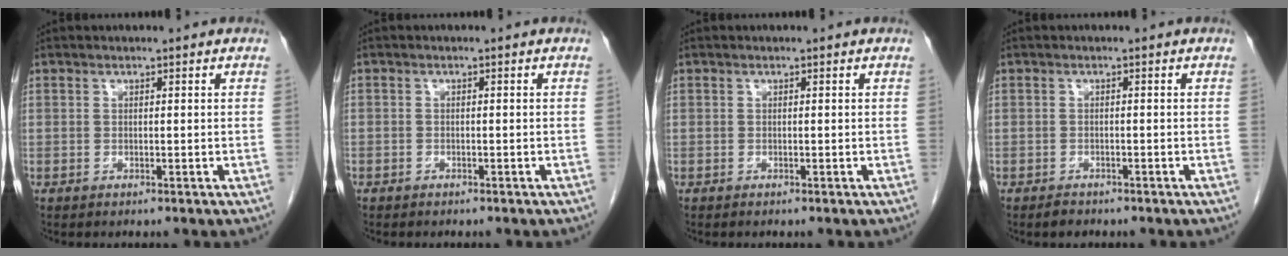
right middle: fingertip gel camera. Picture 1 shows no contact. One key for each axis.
{"total": 1.0, "fx": -0.8, "fy": 0.6, "fz": 0.1, "tx": -0.004, "ty": 0.002, "tz": -0.011}
{"total": 0.0}
{"total": 1.4, "fx": -1.2, "fy": 0.6, "fz": 0.4, "tx": -0.013, "ty": -0.001, "tz": -0.017}